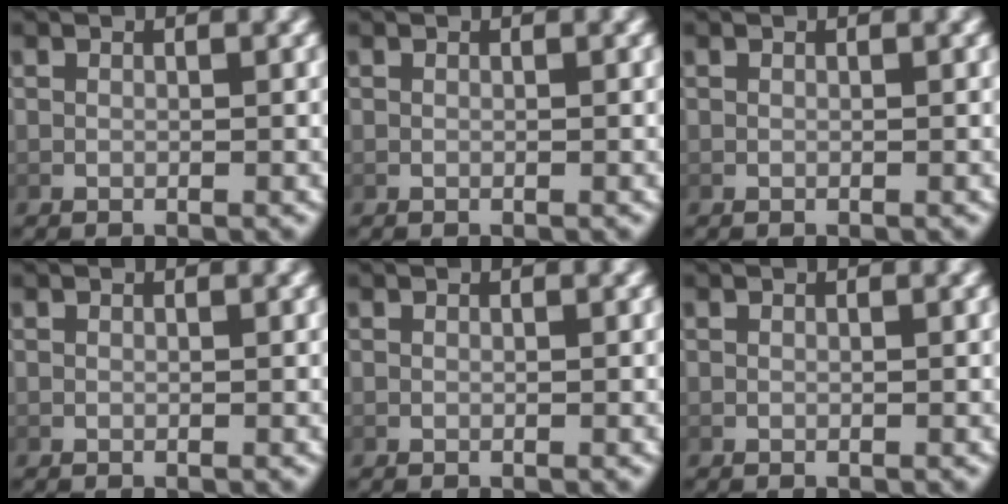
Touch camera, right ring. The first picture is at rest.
{"total": 0.0}
{"total": 0.0}
{"total": 0.0}
{"total": 0.0}
{"total": 0.0}